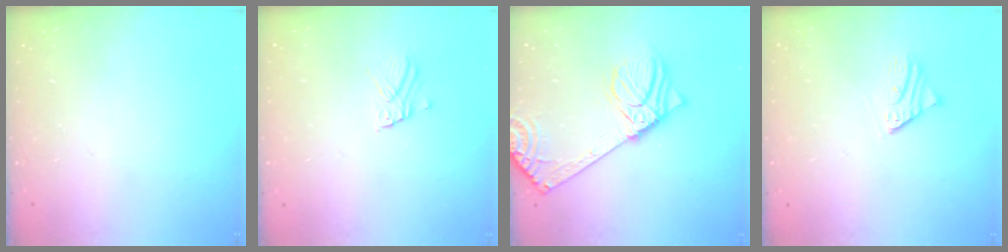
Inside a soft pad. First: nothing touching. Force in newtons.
{"total": 4.2, "press": 4.2, "slide": 0.2}
{"total": 16.5, "press": 16.1, "slide": 3.6}
{"total": 2.2, "press": 2.2, "slide": 0.2}